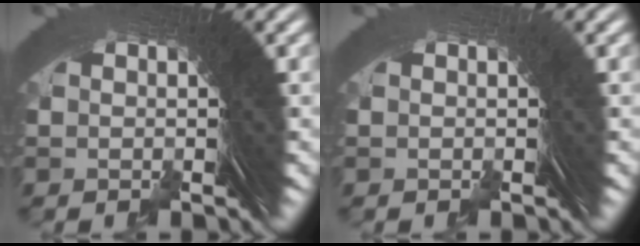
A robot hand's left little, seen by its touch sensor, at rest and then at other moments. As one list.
[{"total": 1.2, "force": [0.3, -0.5, -1.0], "torque": [0.019, 0.006, 0.004]}]